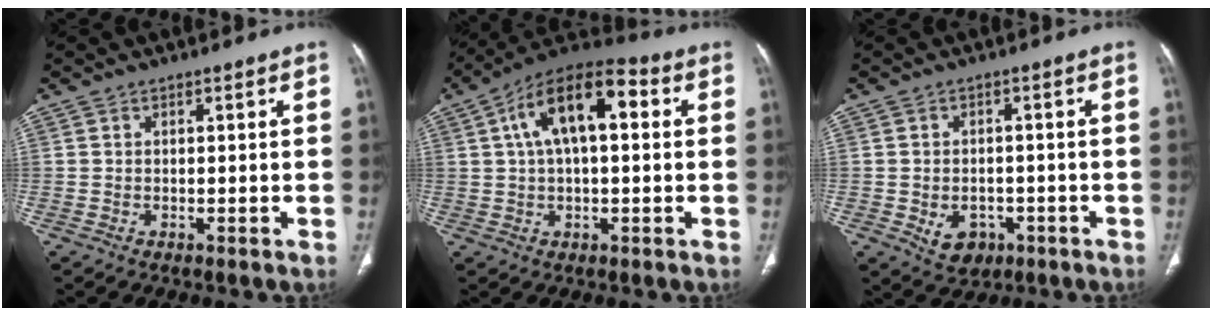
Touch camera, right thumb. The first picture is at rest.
{"total": 14.6, "force": [3.6, 6.8, 12.4], "torque": [-0.207, 0.030, 0.054]}
{"total": 5.6, "force": [-2.0, 4.3, 3.0], "torque": [-0.032, 0.011, -0.015]}